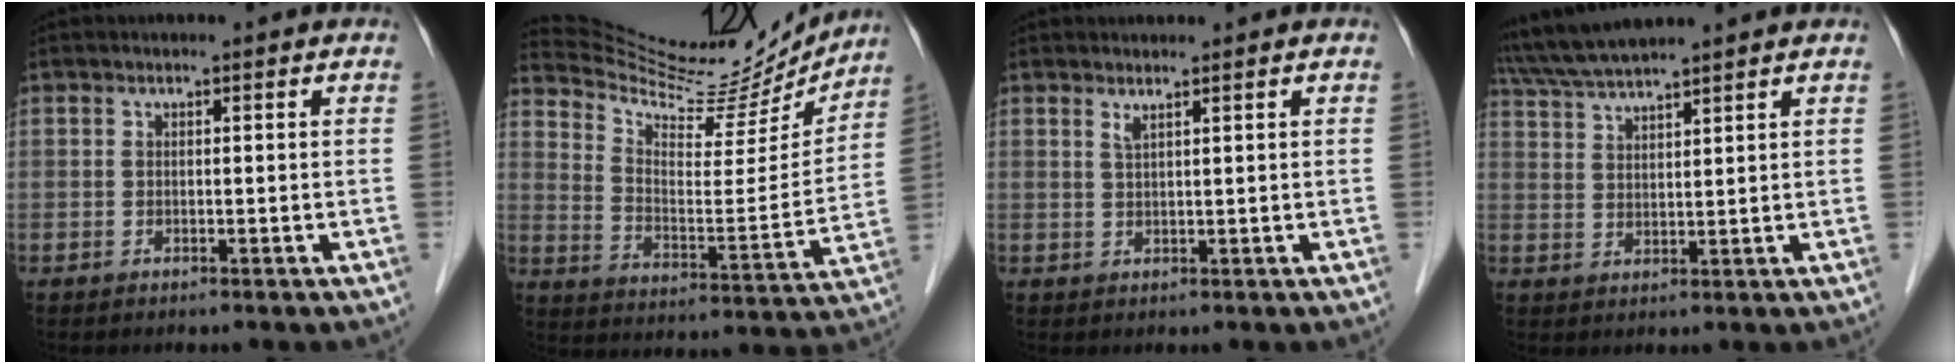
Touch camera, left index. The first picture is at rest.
{"total": 21.9, "force": [20.6, 4.1, 6.1], "torque": [-0.101, -0.041, 0.298]}
{"total": 1.2, "force": [0.9, -0.1, 0.7], "torque": [-0.017, -0.006, 0.020]}
{"total": 8.4, "force": [7.6, -0.5, 3.5], "torque": [-0.068, 0.035, 0.139]}